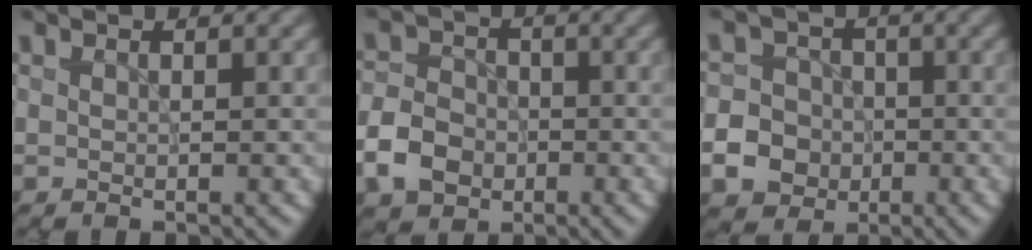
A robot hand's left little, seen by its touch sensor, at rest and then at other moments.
{"total": 4.8, "force": [-1.9, 3.8, 2.4], "torque": [-0.048, 0.002, -0.044]}
{"total": 8.0, "force": [-3.2, 7.1, 1.9], "torque": [-0.041, -0.024, -0.076]}